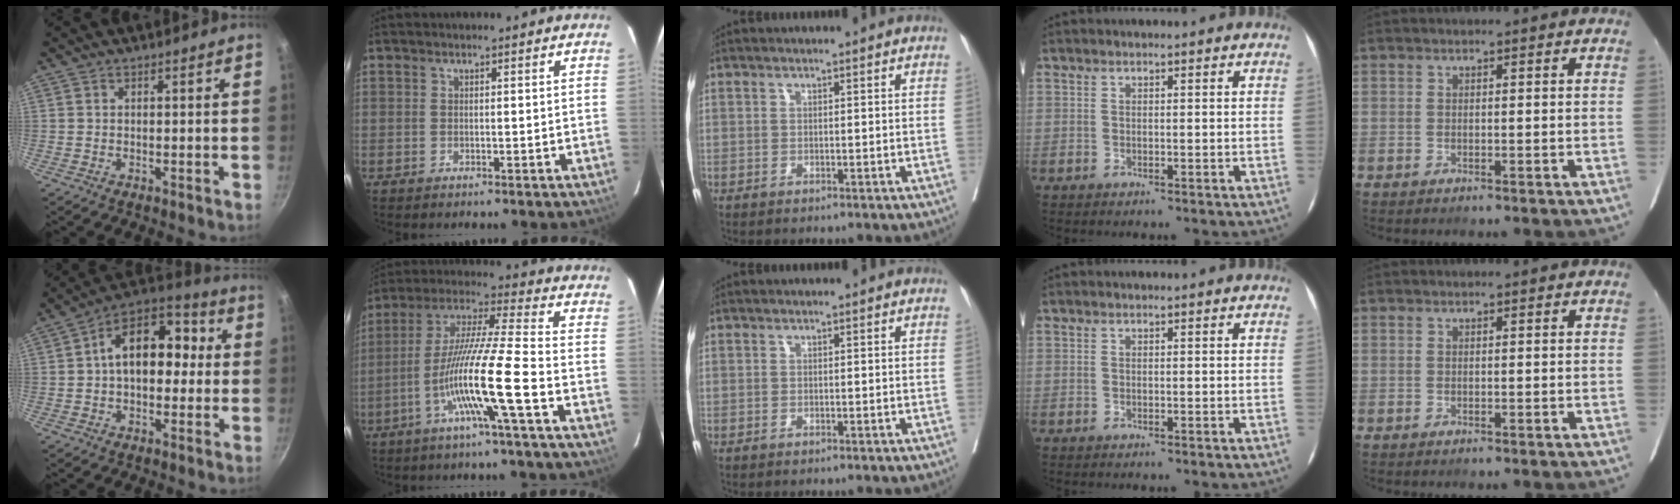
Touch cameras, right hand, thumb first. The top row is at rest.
{"thumb": {"total": 15.3, "force": [1.4, 9.4, 11.9], "torque": [-0.151, 0.044, 0.008]}, "index": {"total": 14.0, "force": [-5.2, -1.3, 13.0], "torque": [-0.249, -0.003, -0.103]}}